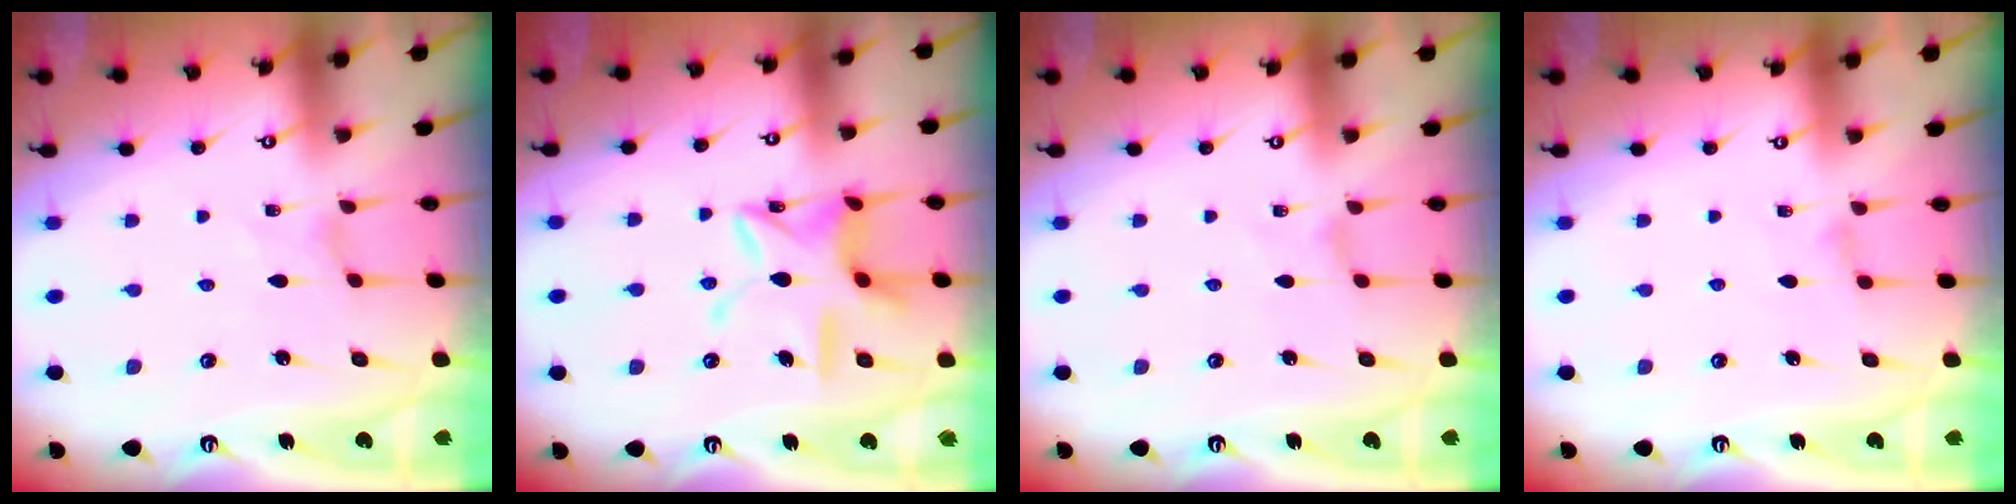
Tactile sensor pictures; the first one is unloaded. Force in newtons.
{"total": 12.9, "press": 12.8, "slide": 0.9}
{"total": 0.0}
{"total": 1.1, "press": 1.1, "slide": 0.4}